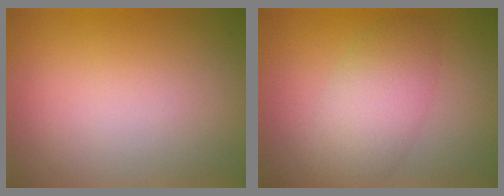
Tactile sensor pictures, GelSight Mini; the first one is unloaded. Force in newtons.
{"total": 4.1, "press": 4.1, "slide": 0.3}